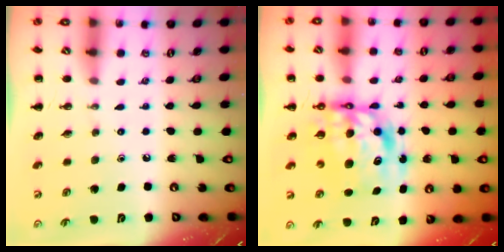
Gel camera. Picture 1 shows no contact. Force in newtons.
{"total": 10.4, "press": 10.0, "slide": 2.8}